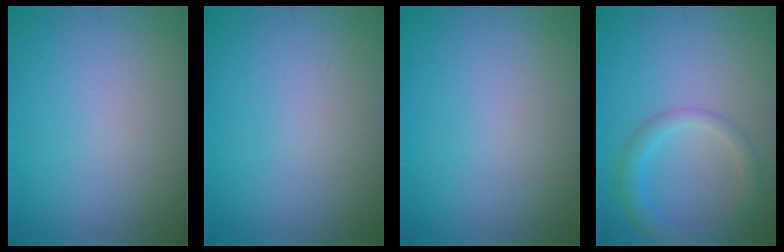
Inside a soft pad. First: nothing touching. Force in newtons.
{"total": 0.0}
{"total": 0.0}
{"total": 2.8, "press": 2.8, "slide": 0.2}